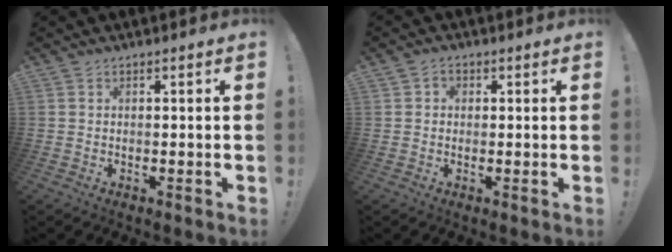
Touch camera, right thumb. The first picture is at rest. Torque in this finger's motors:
{"motor_torque": [-0.26, 0.24, -0.04, -0.11, 0.09]}